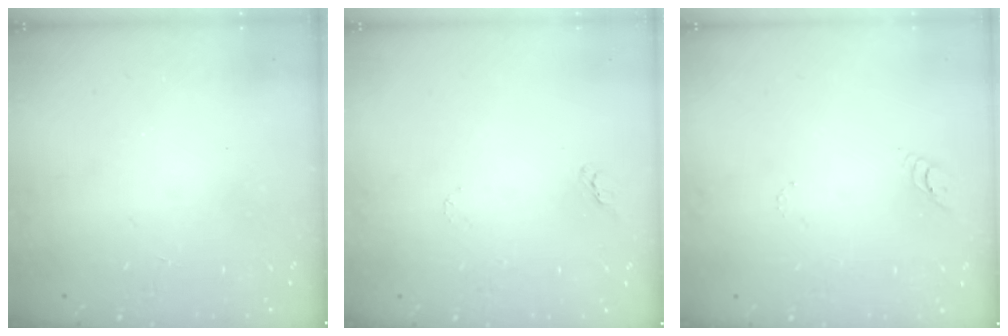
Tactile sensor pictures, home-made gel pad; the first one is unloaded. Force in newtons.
{"total": 2.9, "press": 2.9, "slide": 0.2}
{"total": 2.7, "press": 2.7, "slide": 0.2}